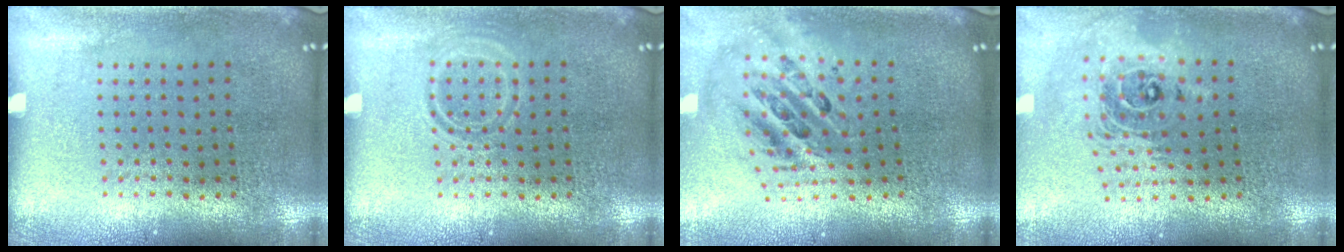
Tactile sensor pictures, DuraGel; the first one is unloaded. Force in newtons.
{"total": 1.4, "press": 1.3, "slide": 0.4}
{"total": 2.5, "press": 1.8, "slide": 1.8}
{"total": 2.0, "press": 1.6, "slide": 1.3}